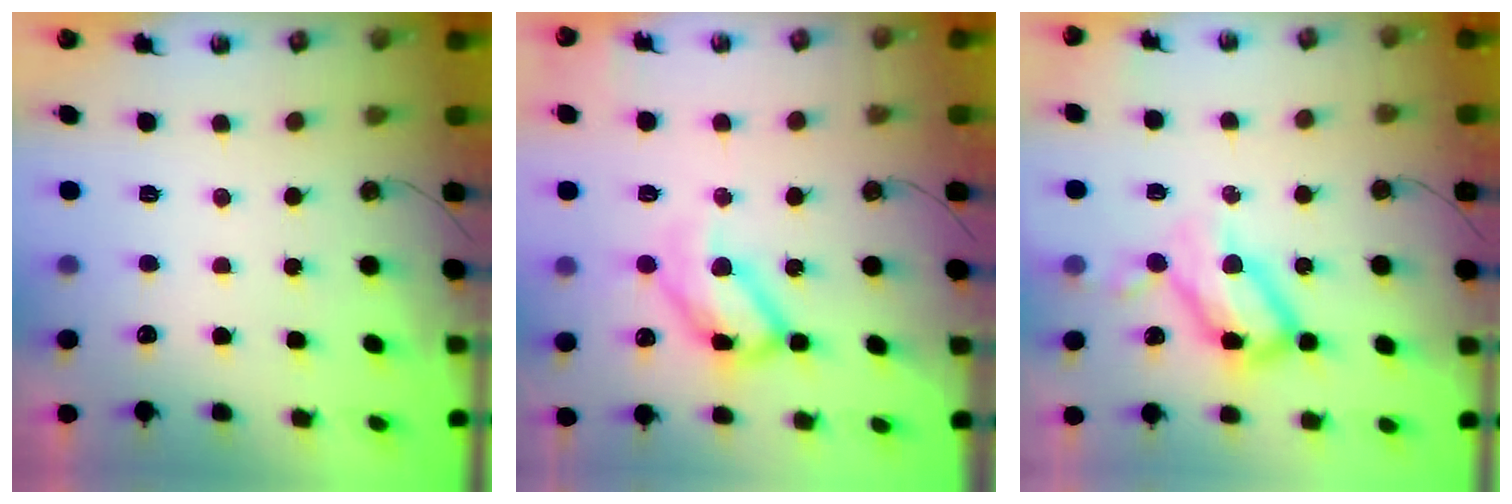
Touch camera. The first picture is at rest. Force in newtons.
{"total": 17.0, "press": 16.9, "slide": 2.0}
{"total": 14.0, "press": 13.9, "slide": 1.1}